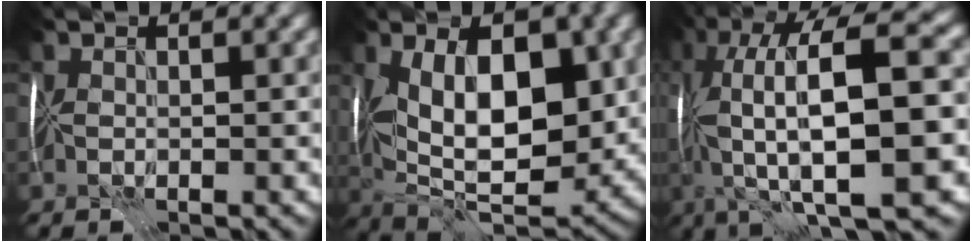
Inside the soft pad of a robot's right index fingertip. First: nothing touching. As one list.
[{"total": 11.8, "force": [1.5, 5.7, 10.2], "torque": [-0.137, 0.005, 0.022]}, {"total": 15.0, "force": [0.9, 4.9, 14.2], "torque": [-0.256, 0.027, 0.031]}]